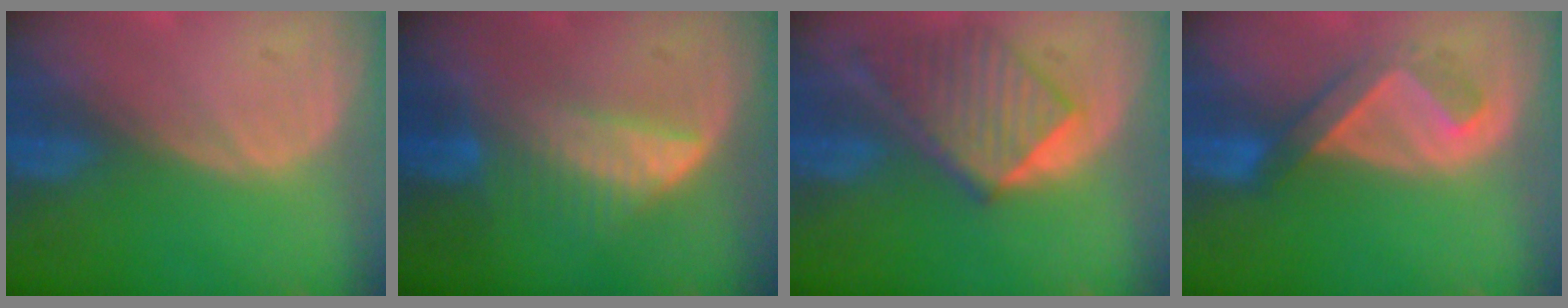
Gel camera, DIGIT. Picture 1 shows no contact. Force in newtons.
{"total": 6.5, "press": 5.8, "slide": 2.9}
{"total": 7.8, "press": 7.6, "slide": 1.8}
{"total": 5.1, "press": 4.7, "slide": 2.0}